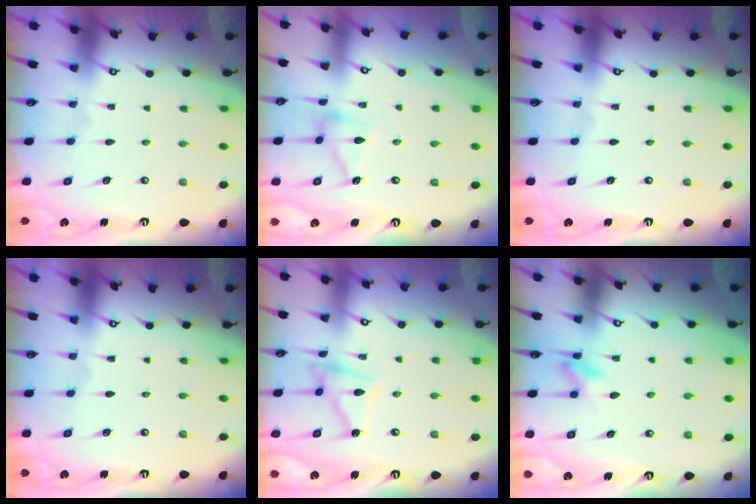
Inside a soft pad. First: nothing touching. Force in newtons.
{"total": 11.0, "press": 11.0, "slide": 0.5}
{"total": 0.0}
{"total": 0.0}
{"total": 11.4, "press": 11.4, "slide": 0.4}
{"total": 7.2, "press": 6.9, "slide": 2.0}